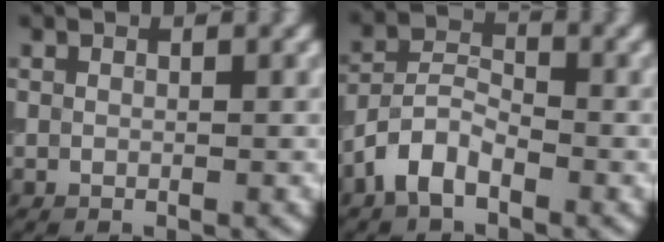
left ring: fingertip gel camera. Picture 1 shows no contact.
{"total": 4.0, "force": [-2.5, 2.0, 2.4], "torque": [-0.042, 0.009, -0.058]}